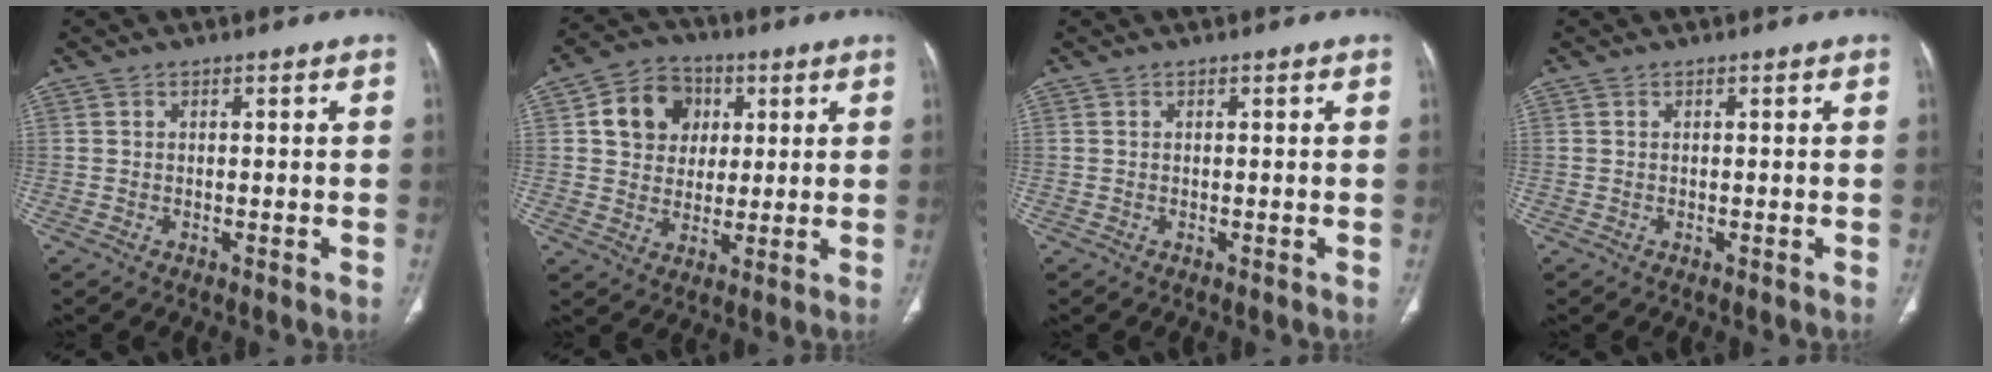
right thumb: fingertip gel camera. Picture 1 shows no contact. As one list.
[{"total": 10.8, "force": [3.0, 9.1, 5.0], "torque": [-0.051, -0.002, 0.046]}, {"total": 0.0}, {"total": 0.0}]